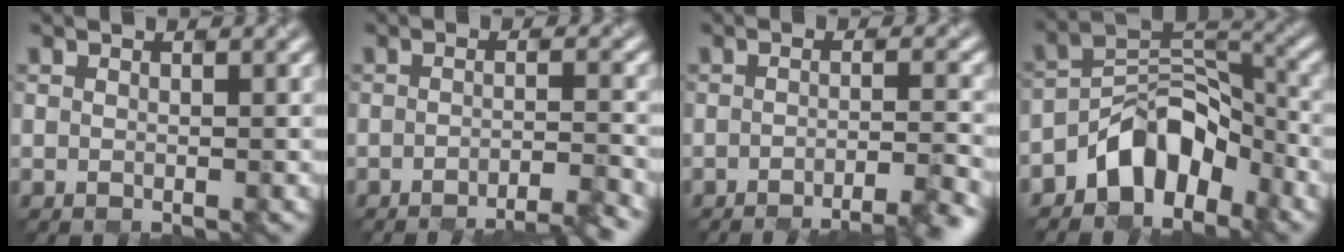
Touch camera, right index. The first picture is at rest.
{"total": 4.4, "force": [-2.9, 0.7, 3.3], "torque": [-0.037, 0.000, -0.041]}
{"total": 5.4, "force": [-3.1, 1.1, 4.3], "torque": [-0.045, -0.005, -0.040]}
{"total": 5.4, "force": [-3.9, 2.9, 2.3], "torque": [-0.025, 0.020, -0.071]}